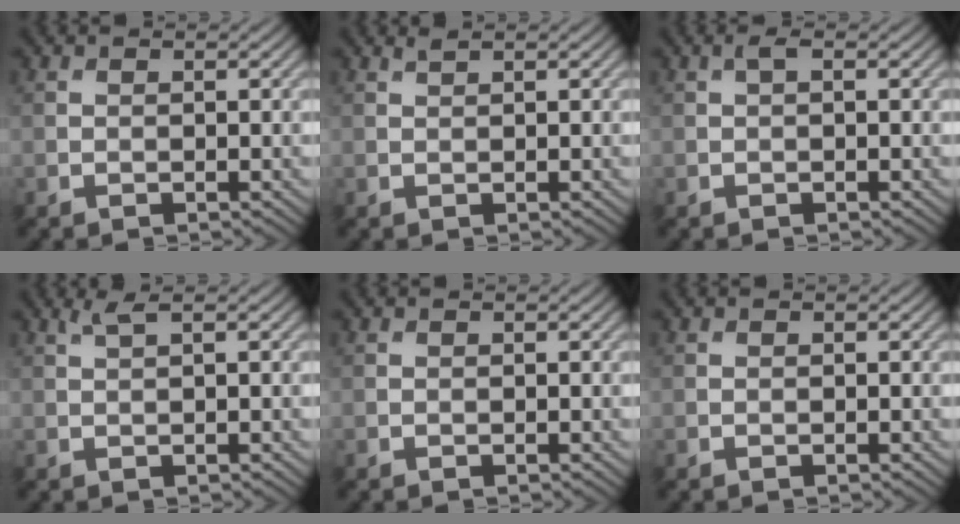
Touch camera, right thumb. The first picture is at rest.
{"total": 0.5, "force": [0.5, 0.0, 0.3], "torque": [-0.006, 0.002, 0.012]}
{"total": 0.8, "force": [0.2, 0.2, 0.8], "torque": [-0.019, 0.005, 0.004]}
{"total": 1.3, "force": [0.7, 0.1, 1.2], "torque": [-0.029, 0.008, 0.013]}
{"total": 0.0}
{"total": 0.0}